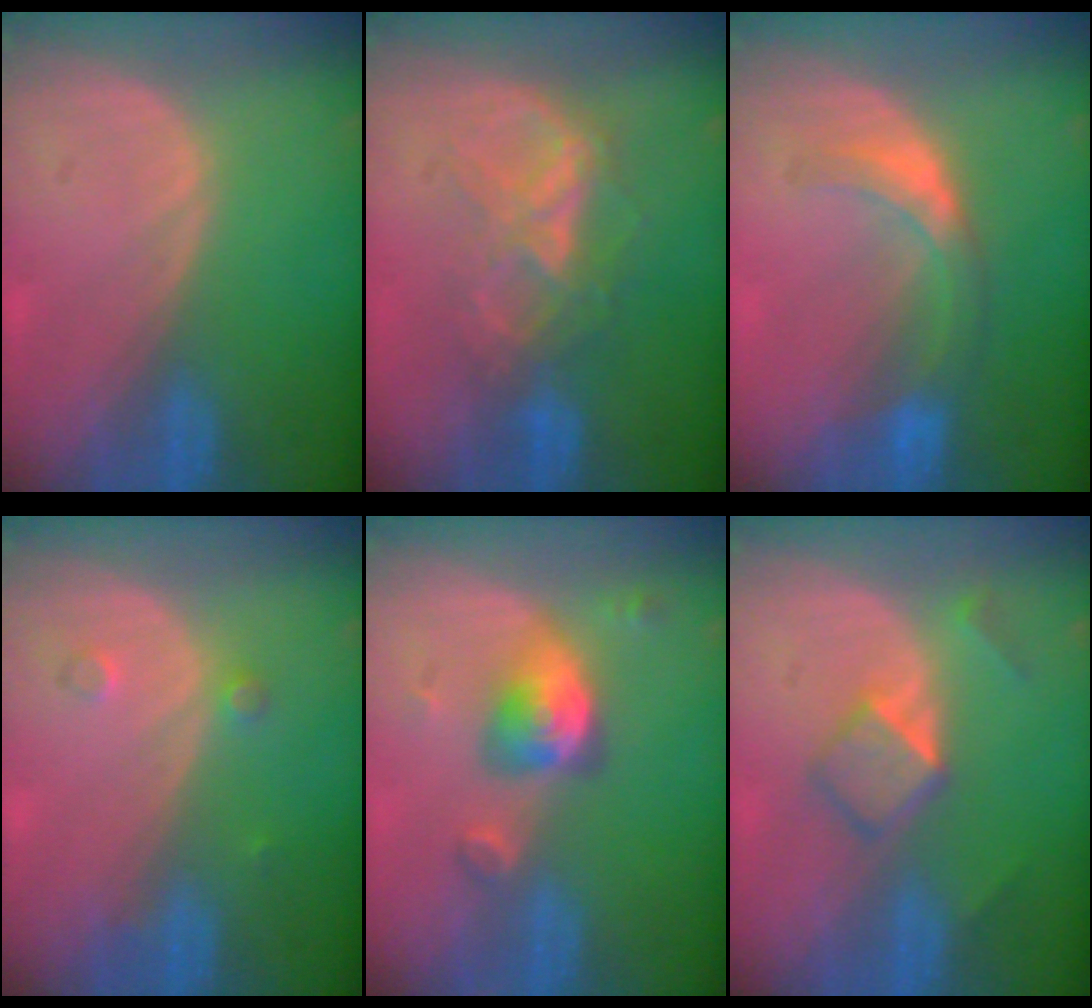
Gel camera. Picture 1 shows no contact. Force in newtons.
{"total": 6.6, "press": 6.4, "slide": 1.5}
{"total": 6.0, "press": 5.4, "slide": 2.6}
{"total": 1.7, "press": 1.7, "slide": 0.3}
{"total": 5.1, "press": 5.1, "slide": 0.2}
{"total": 5.3, "press": 4.5, "slide": 2.8}